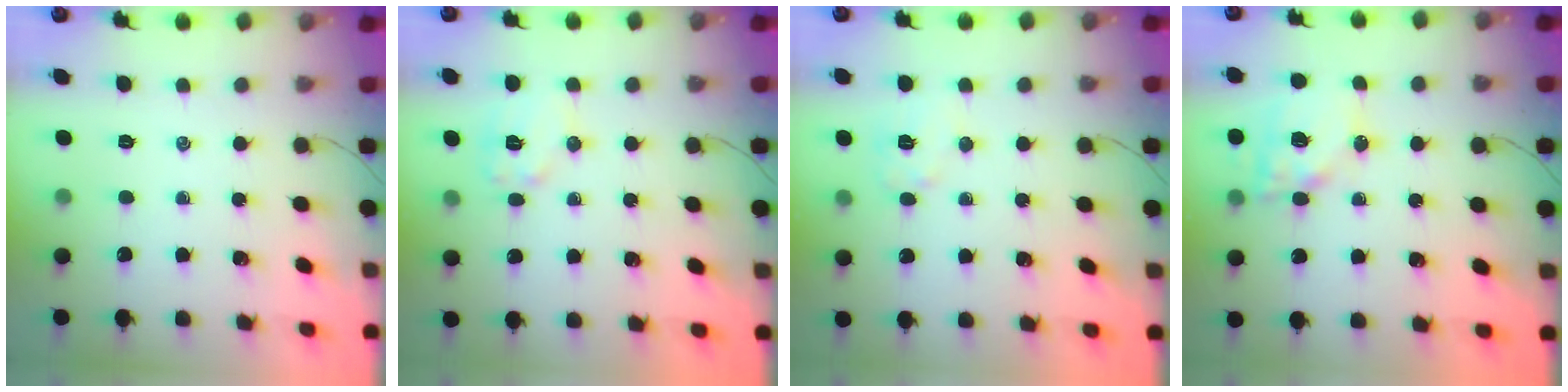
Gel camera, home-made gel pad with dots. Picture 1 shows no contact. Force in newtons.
{"total": 7.7, "press": 7.7, "slide": 0.7}
{"total": 6.2, "press": 6.2, "slide": 0.5}
{"total": 14.5, "press": 14.2, "slide": 2.9}